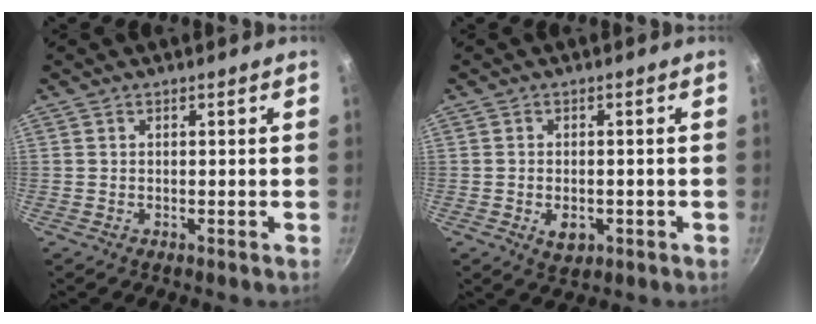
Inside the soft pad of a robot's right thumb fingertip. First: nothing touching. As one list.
[{"total": 4.0, "force": [-1.2, 2.6, 2.7], "torque": [-0.037, 0.003, -0.011]}]